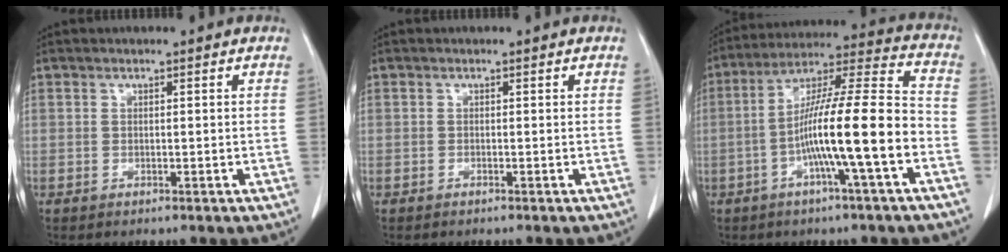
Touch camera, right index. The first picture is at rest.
{"total": 0.0}
{"total": 15.2, "force": [-4.4, 0.0, 14.6], "torque": [-0.250, 0.017, -0.079]}